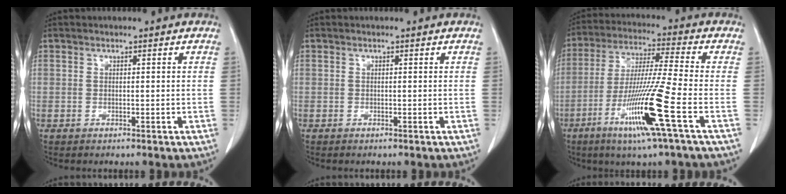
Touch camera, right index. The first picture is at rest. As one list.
[{"total": 0.0}, {"total": 15.1, "force": [-5.9, -1.3, 13.8], "torque": [-0.279, -0.027, -0.114]}]